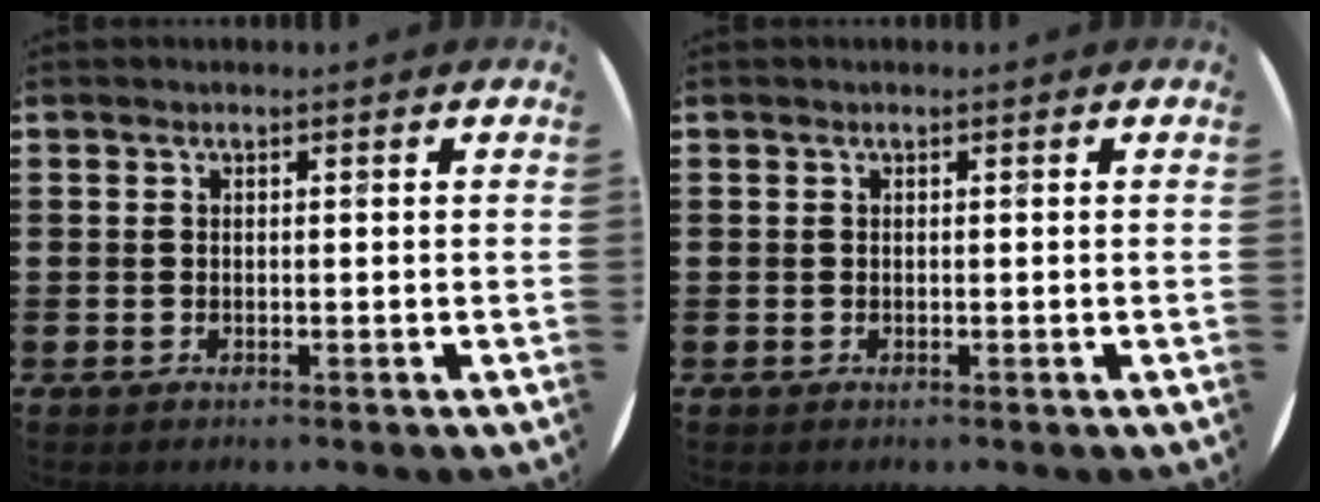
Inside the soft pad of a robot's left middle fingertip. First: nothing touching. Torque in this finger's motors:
{"motor_torque": [-0.05, 0.03, 0.01, 0.01]}